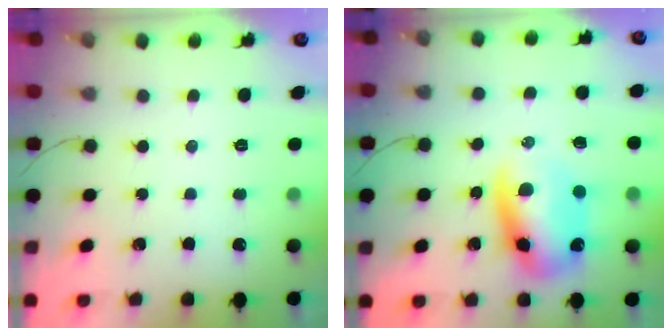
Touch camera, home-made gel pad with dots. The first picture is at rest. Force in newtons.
{"total": 10.6, "press": 10.3, "slide": 2.7}